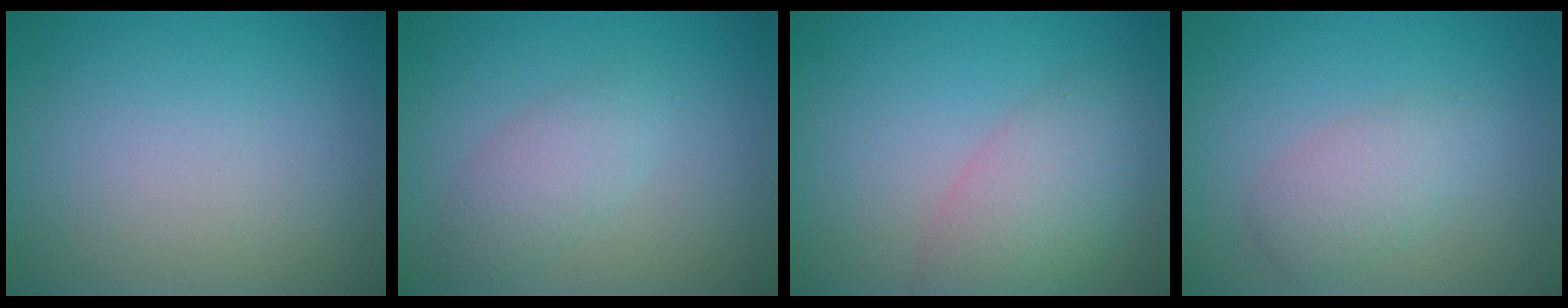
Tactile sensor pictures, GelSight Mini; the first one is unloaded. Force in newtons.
{"total": 2.5, "press": 2.5, "slide": 0.0}
{"total": 5.3, "press": 5.3, "slide": 0.3}
{"total": 2.9, "press": 2.9, "slide": 0.1}